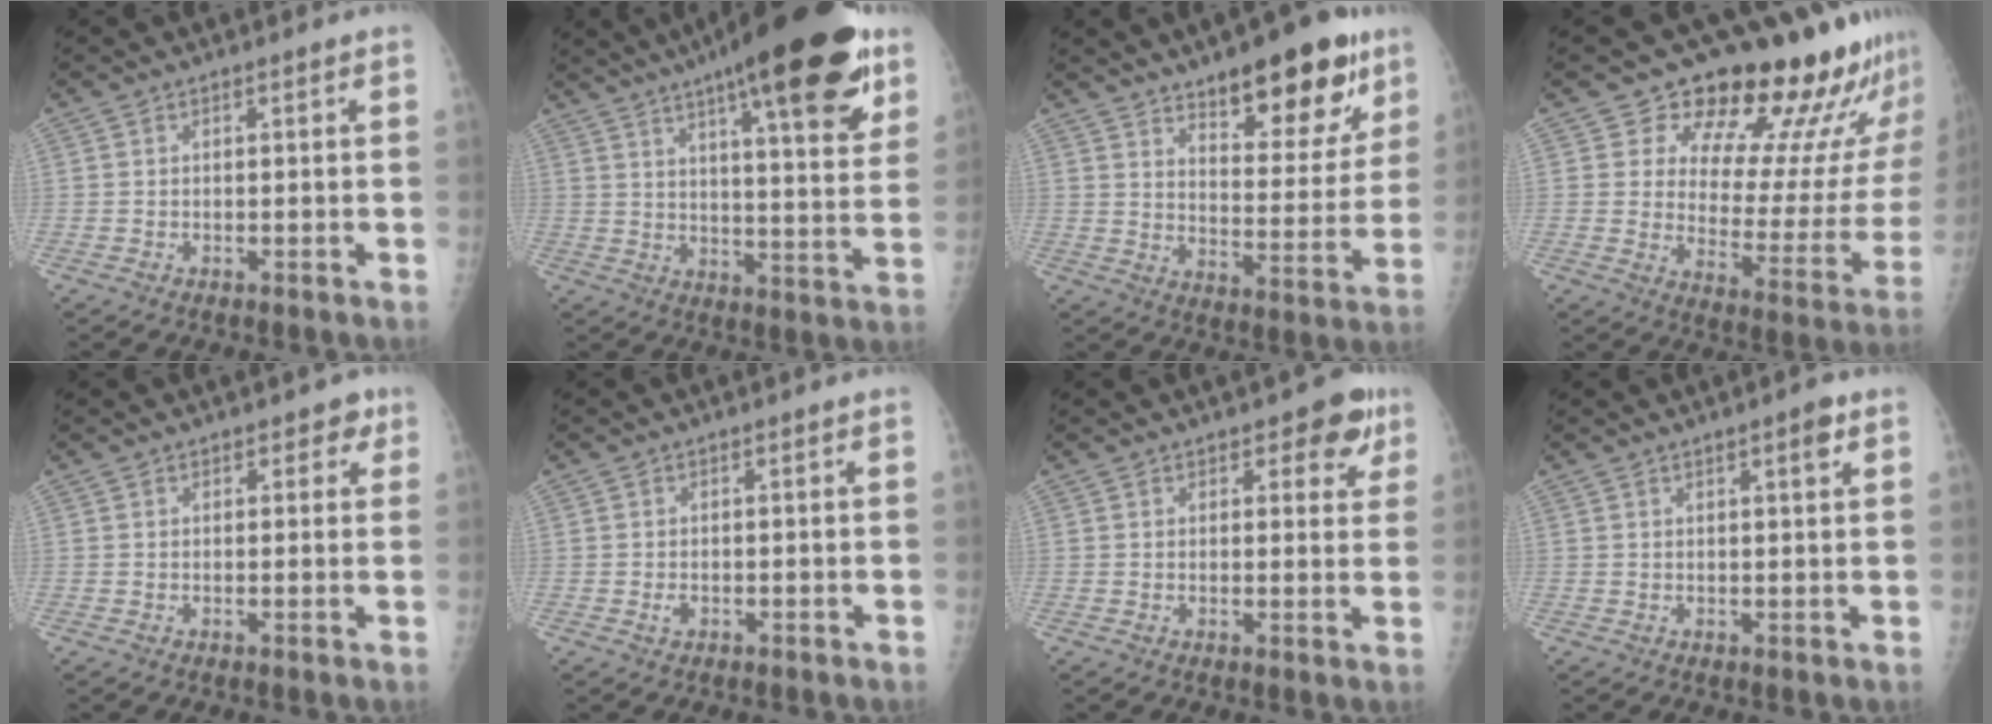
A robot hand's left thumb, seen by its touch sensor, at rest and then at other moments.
{"total": 25.8, "force": [15.8, 6.2, 19.4], "torque": [-0.262, -0.035, 0.223]}
{"total": 18.8, "force": [11.8, 7.4, 12.6], "torque": [-0.125, -0.067, 0.176]}
{"total": 22.3, "force": [19.5, 7.1, 8.2], "torque": [-0.054, -0.154, 0.246]}
{"total": 2.6, "force": [1.5, 1.8, 1.1], "torque": [0.013, -0.003, 0.012]}
{"total": 1.1, "force": [-0.3, 0.7, 0.7], "torque": [-0.013, 0.001, -0.005]}
{"total": 5.7, "force": [3.3, 3.0, 3.6], "torque": [-0.008, -0.012, 0.036]}
{"total": 2.7, "force": [1.5, 0.5, 2.2], "torque": [-0.027, -0.007, 0.020]}